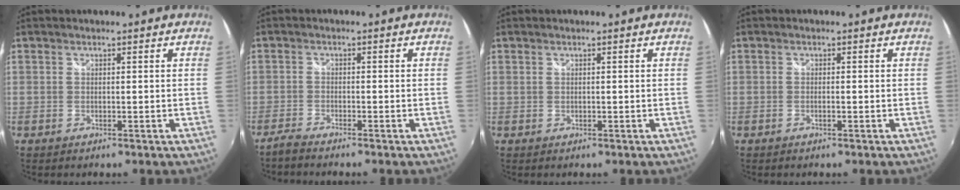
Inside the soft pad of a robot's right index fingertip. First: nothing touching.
{"total": 2.7, "force": [-2.5, 0.0, 0.9], "torque": [-0.034, -0.006, -0.052]}
{"total": 0.0}
{"total": 0.6, "force": [-0.2, -0.1, 0.5], "torque": [-0.009, 0.006, -0.003]}